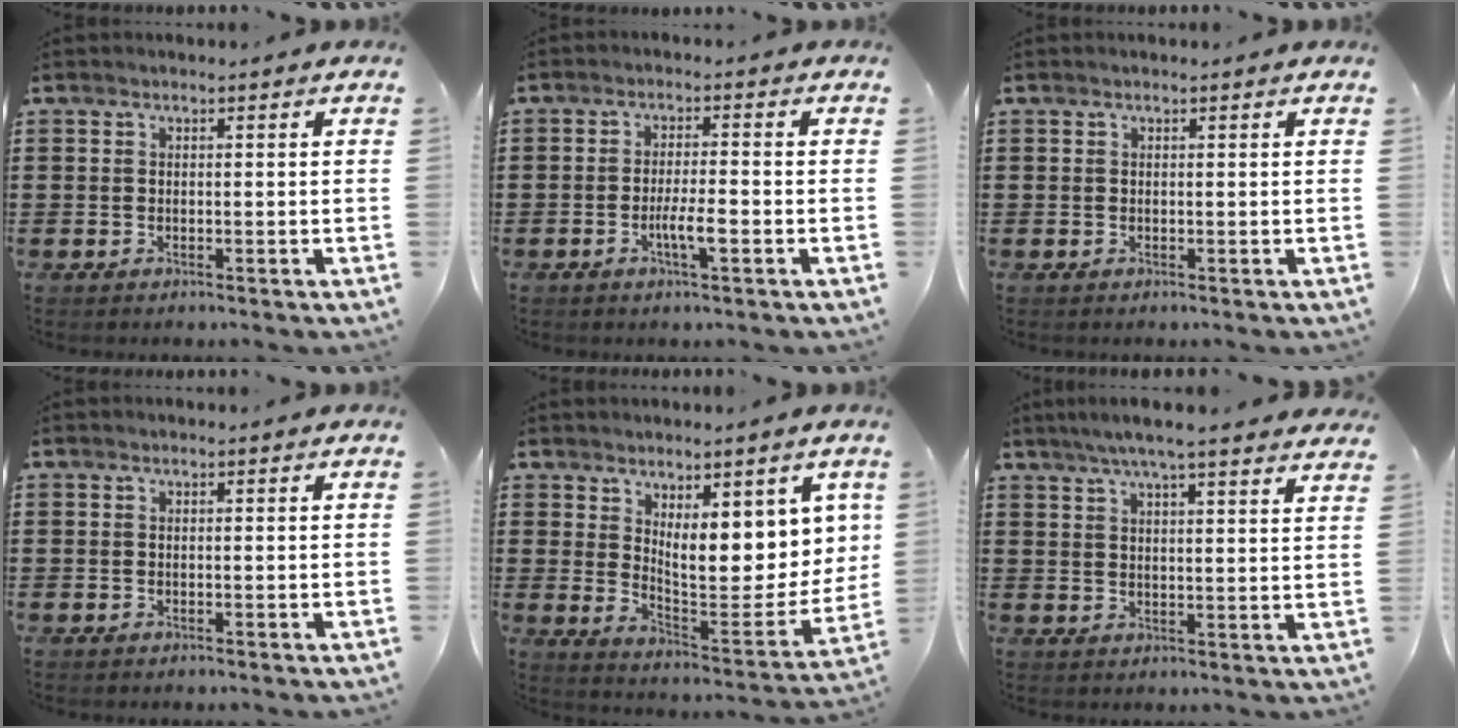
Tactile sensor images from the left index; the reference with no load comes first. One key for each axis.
{"total": 4.0, "fx": -1.5, "fy": 0.7, "fz": 3.7, "tx": -0.070, "ty": 0.001, "tz": -0.028}
{"total": 0.0}
{"total": 0.0}
{"total": 7.6, "fx": 4.5, "fy": 2.6, "fz": 5.6, "tx": -0.095, "ty": -0.049, "tz": 0.073}
{"total": 5.4, "fx": 4.8, "fy": -0.6, "fz": 2.5, "tx": -0.062, "ty": -0.018, "tz": 0.084}